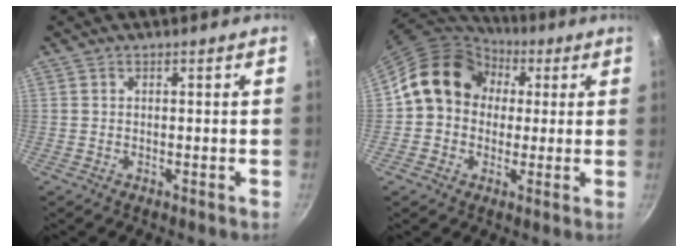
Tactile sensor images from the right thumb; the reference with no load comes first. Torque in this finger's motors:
{"motor_torque": [0.74, 2.80, 0.75, -0.83, 0.05]}